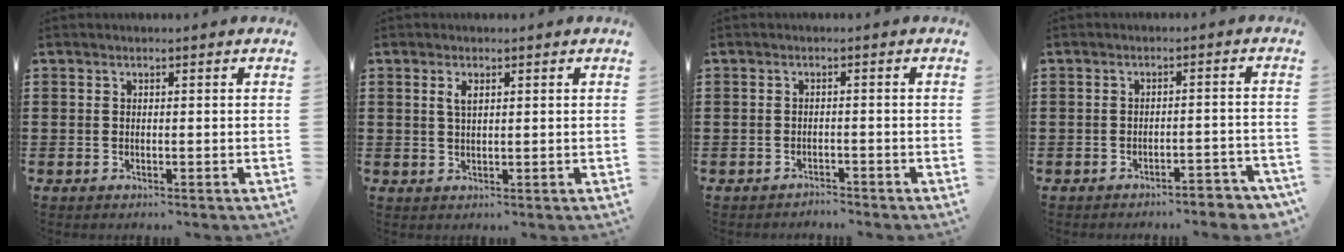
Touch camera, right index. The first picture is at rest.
{"total": 1.9, "force": [0.8, 0.7, 1.6], "torque": [-0.035, 0.003, 0.012]}
{"total": 1.7, "force": [-1.7, 0.0, -0.2], "torque": [-0.001, 0.001, -0.038]}
{"total": 3.0, "force": [-2.9, 0.0, 0.8], "torque": [-0.017, -0.001, -0.060]}